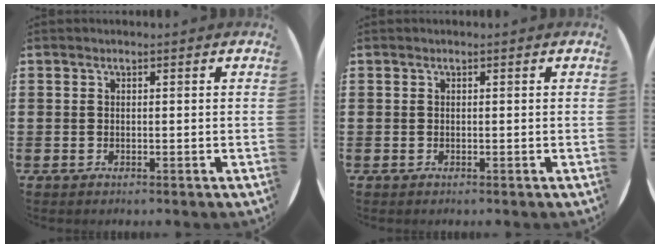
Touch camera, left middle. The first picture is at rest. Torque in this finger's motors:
{"motor_torque": [0.00, 0.00, 0.00, 0.00]}